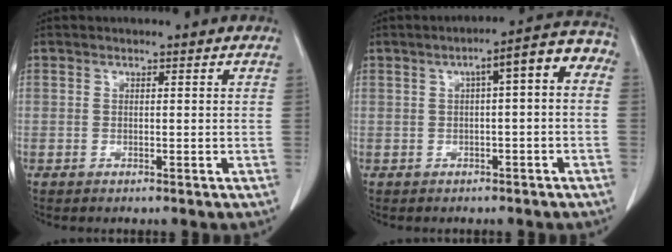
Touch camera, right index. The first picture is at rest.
{"total": 7.4, "force": [0.8, 1.4, 7.2], "torque": [-0.094, 0.036, 0.002]}